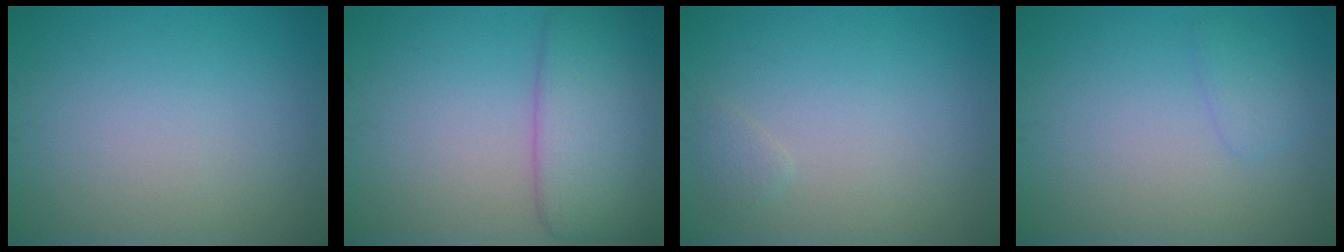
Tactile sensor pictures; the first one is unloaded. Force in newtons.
{"total": 6.3, "press": 6.3, "slide": 0.6}
{"total": 0.8, "press": 0.8, "slide": 0.1}
{"total": 1.3, "press": 1.3, "slide": 0.0}